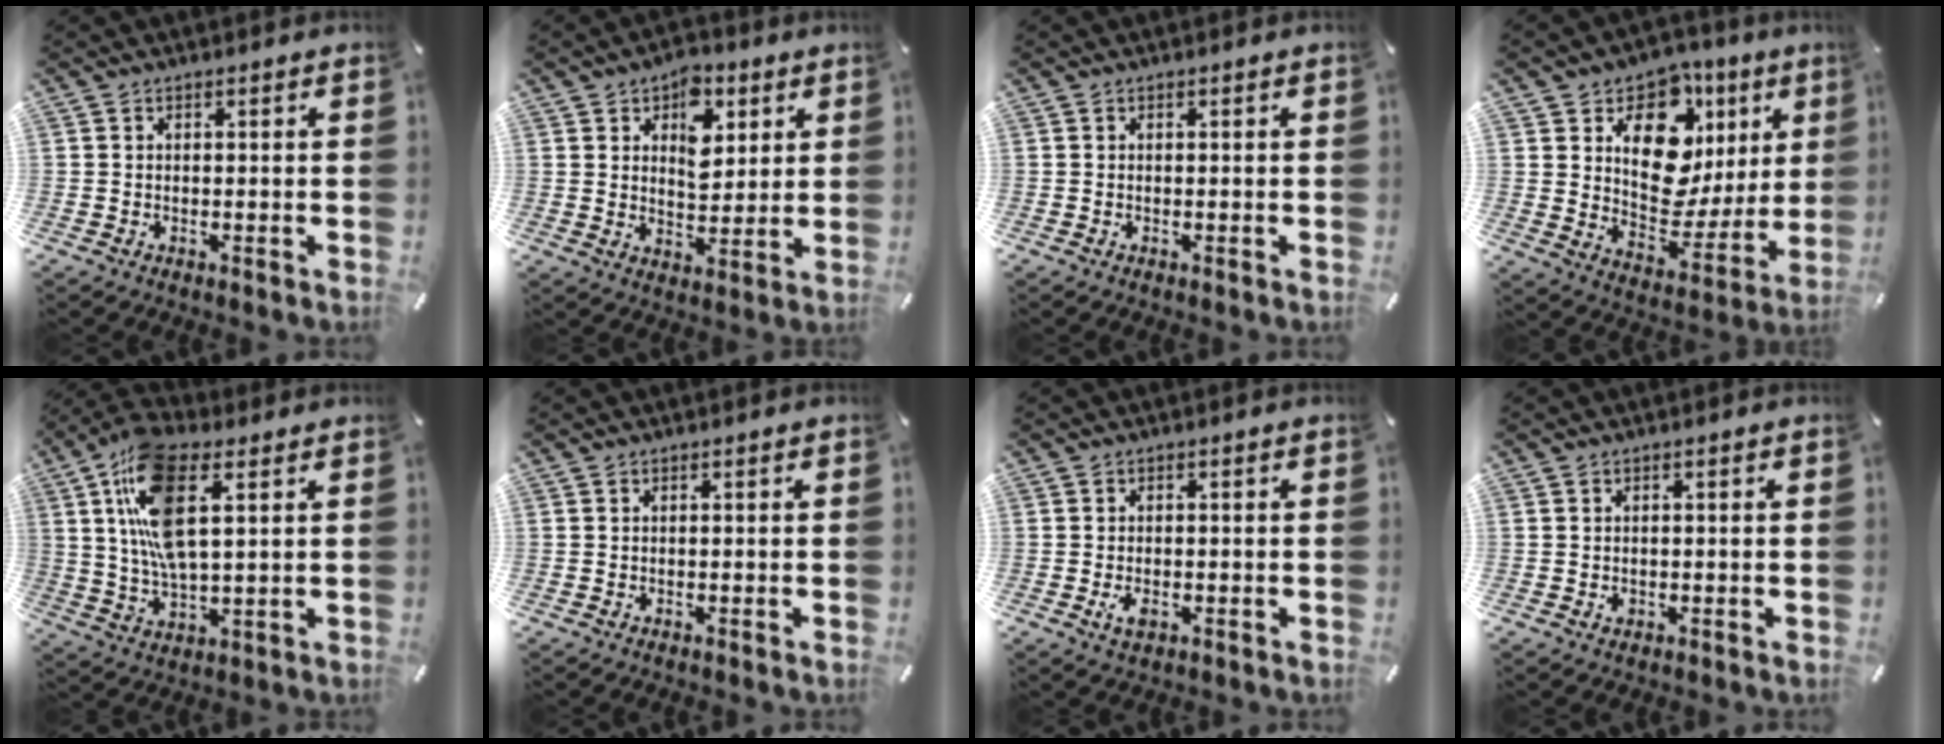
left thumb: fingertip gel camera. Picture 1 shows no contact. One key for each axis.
{"total": 9.6, "fx": 4.2, "fy": 6.5, "fz": 5.6, "tx": -0.060, "ty": -0.014, "tz": 0.068}
{"total": 0.0}
{"total": 15.6, "fx": 6.0, "fy": 11.2, "fz": 9.0, "tx": -0.118, "ty": -0.052, "tz": 0.108}
{"total": 15.5, "fx": 5.8, "fy": 6.8, "fz": 12.7, "tx": -0.289, "ty": -0.010, "tz": 0.101}
{"total": 0.0}
{"total": 2.7, "fx": -0.8, "fy": 1.5, "fz": 2.1, "tx": -0.050, "ty": -0.004, "tz": -0.016}
{"total": 0.9, "fx": -0.1, "fy": 0.7, "fz": 0.5, "tx": -0.010, "ty": 0.003, "tz": -0.003}